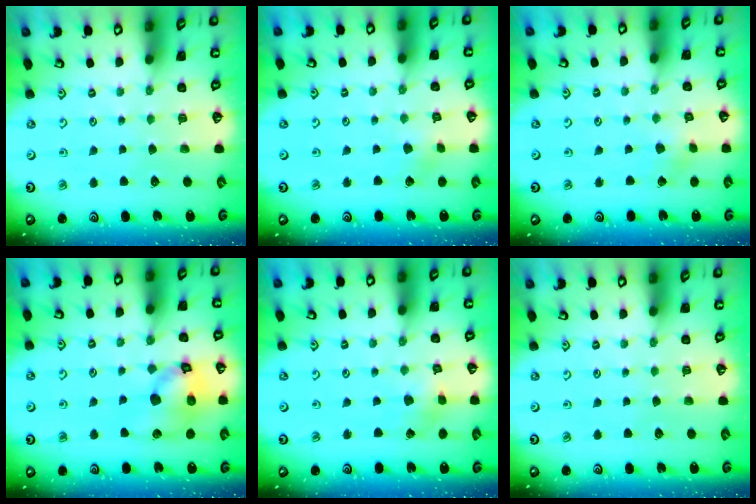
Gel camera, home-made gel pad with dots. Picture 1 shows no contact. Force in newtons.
{"total": 2.3, "press": 2.3, "slide": 0.1}
{"total": 2.8, "press": 2.8, "slide": 0.1}
{"total": 14.6, "press": 14.5, "slide": 2.1}
{"total": 2.9, "press": 2.9, "slide": 0.3}
{"total": 0.0}